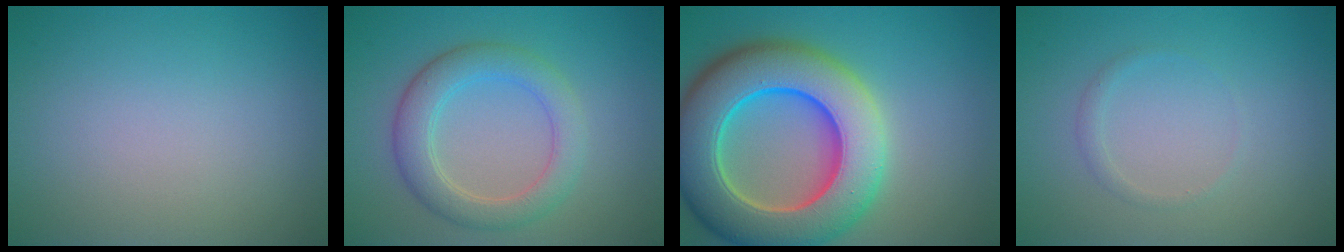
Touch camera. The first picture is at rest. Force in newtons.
{"total": 4.3, "press": 4.3, "slide": 0.3}
{"total": 12.8, "press": 12.8, "slide": 0.6}
{"total": 0.8, "press": 0.8, "slide": 0.1}